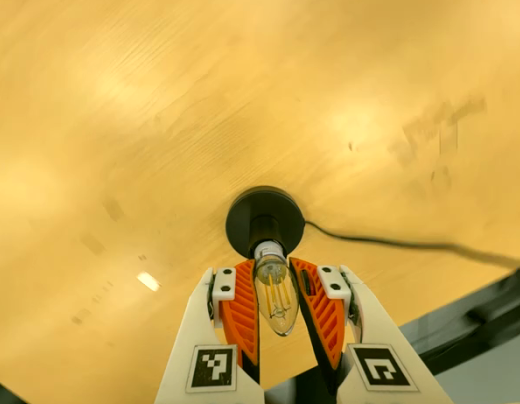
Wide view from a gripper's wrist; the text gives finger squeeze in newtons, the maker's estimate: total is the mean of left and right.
{"total": 15.1, "left": 15.1, "right": 15.1}